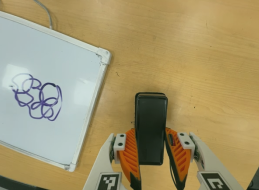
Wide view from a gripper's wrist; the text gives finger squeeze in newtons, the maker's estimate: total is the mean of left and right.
{"total": 5.2, "left": 3.1, "right": 7.2}